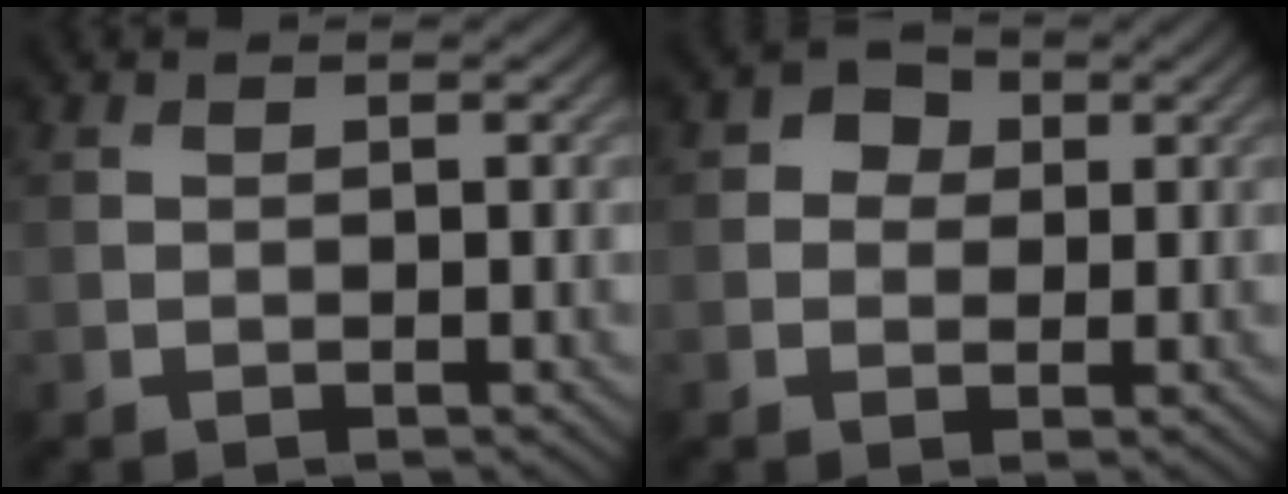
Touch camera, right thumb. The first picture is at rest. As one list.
[{"total": 2.7, "force": [0.5, 2.4, 1.1], "torque": [-0.018, 0.004, -0.001]}]